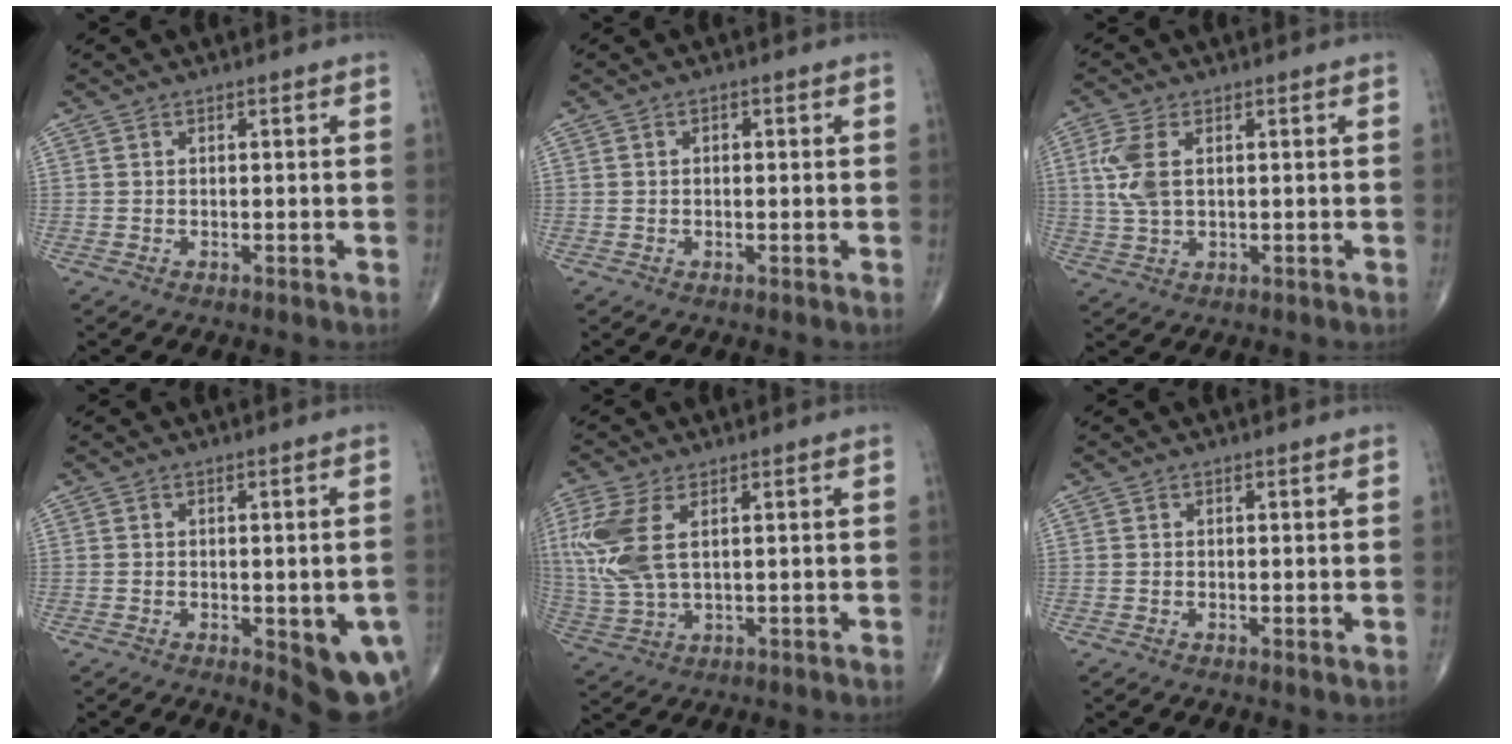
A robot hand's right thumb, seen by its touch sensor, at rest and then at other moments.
{"total": 0.9, "force": [0.1, 0.6, 0.7], "torque": [-0.011, 0.004, 0.001]}
{"total": 6.3, "force": [1.4, 3.3, 5.1], "torque": [-0.126, 0.004, 0.031]}
{"total": 10.7, "force": [-3.1, 4.0, 9.5], "torque": [-0.096, -0.006, -0.026]}
{"total": 10.8, "force": [2.9, 5.2, 9.0], "torque": [-0.236, -0.002, 0.069]}
{"total": 0.5, "force": [0.0, 0.2, 0.5], "torque": [-0.012, -0.003, -0.003]}